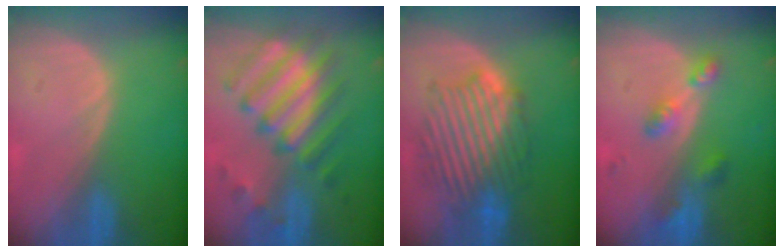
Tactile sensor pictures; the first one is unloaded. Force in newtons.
{"total": 9.9, "press": 9.7, "slide": 2.2}
{"total": 10.0, "press": 10.0, "slide": 0.5}
{"total": 5.3, "press": 4.7, "slide": 2.4}